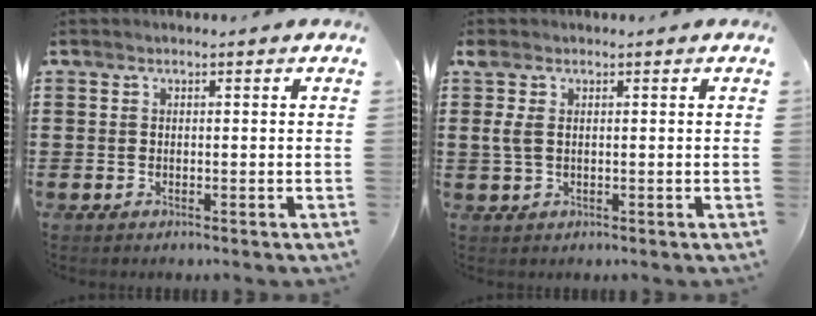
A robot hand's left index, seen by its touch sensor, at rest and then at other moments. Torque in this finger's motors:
{"motor_torque": [0.71, -0.32, 0.11, 0.11]}